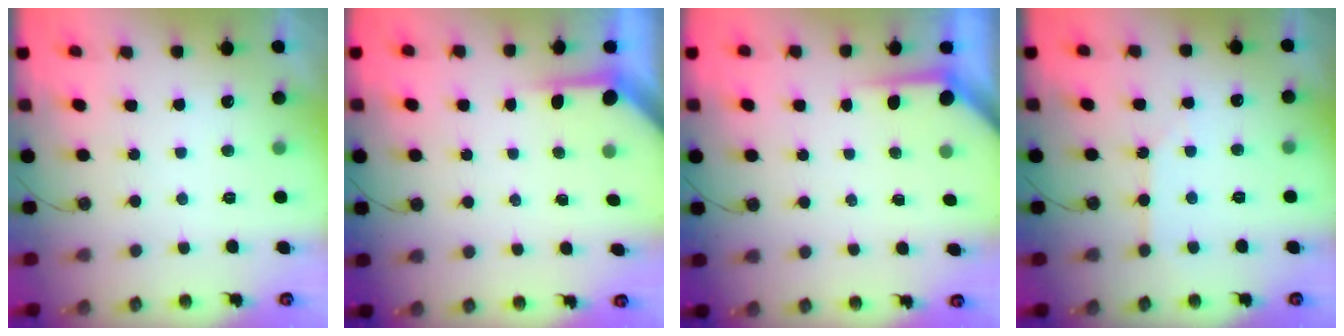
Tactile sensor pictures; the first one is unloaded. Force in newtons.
{"total": 4.2, "press": 4.2, "slide": 0.5}
{"total": 3.6, "press": 3.5, "slide": 0.4}
{"total": 2.5, "press": 2.4, "slide": 0.5}